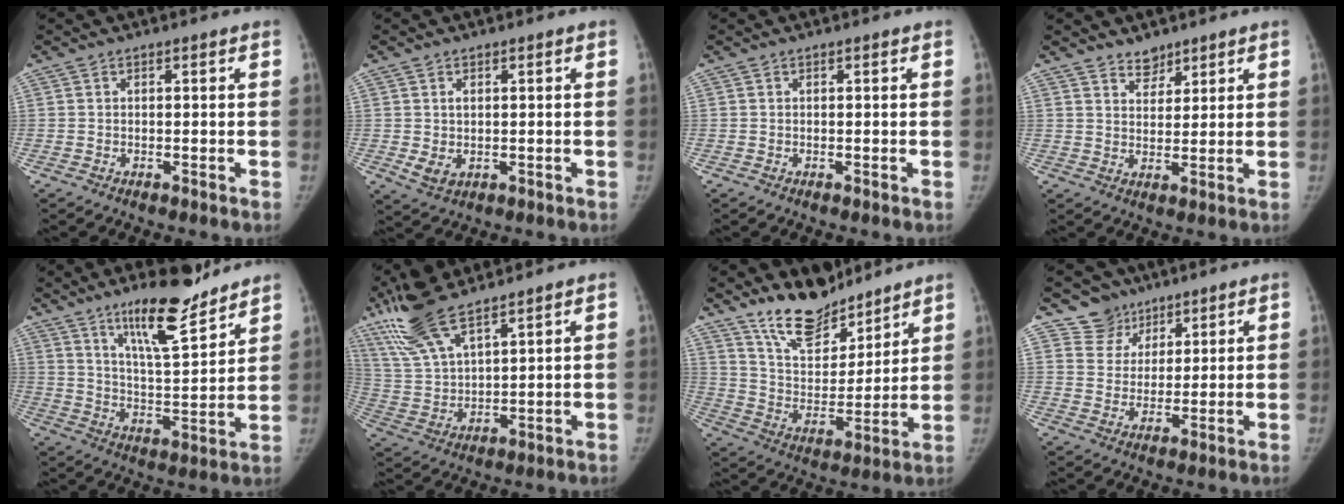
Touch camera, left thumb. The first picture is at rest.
{"total": 4.0, "force": [0.2, 2.8, 2.8], "torque": [-0.050, -0.006, 0.015]}
{"total": 0.0}
{"total": 3.9, "force": [3.2, 2.1, 0.8], "torque": [0.010, -0.025, 0.054]}
{"total": 14.7, "force": [10.8, 3.4, 9.4], "torque": [-0.130, -0.078, 0.181]}
{"total": 13.7, "force": [10.2, 3.8, 8.3], "torque": [-0.171, -0.030, 0.211]}
{"total": 14.5, "force": [11.9, 6.0, 5.7], "torque": [-0.059, -0.080, 0.217]}
{"total": 6.5, "force": [4.6, 4.6, -0.4], "torque": [0.042, -0.039, 0.082]}